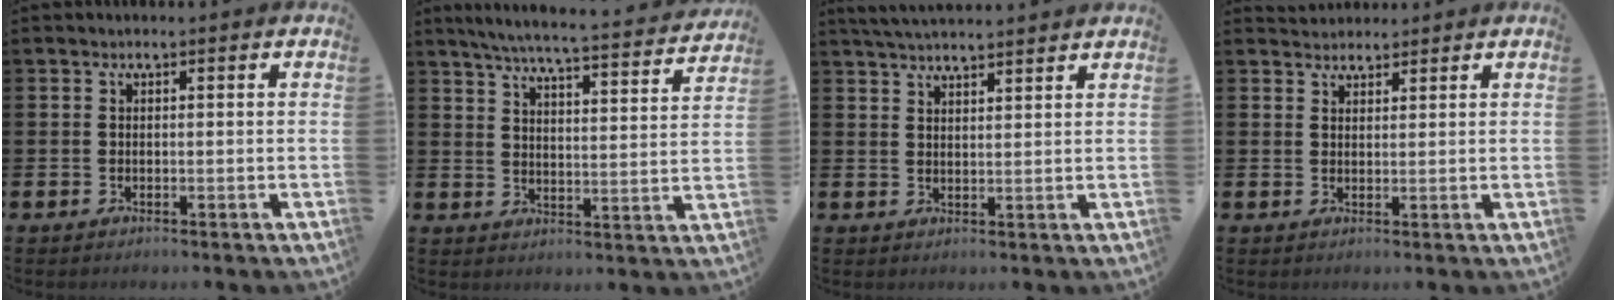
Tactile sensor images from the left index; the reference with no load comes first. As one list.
[{"total": 5.9, "force": [5.5, 0.1, 2.3], "torque": [-0.053, -0.046, 0.089]}, {"total": 3.9, "force": [3.8, 0.0, 0.5], "torque": [-0.011, -0.017, 0.069]}, {"total": 2.5, "force": [2.4, 0.8, -0.2], "torque": [0.013, -0.010, 0.041]}]